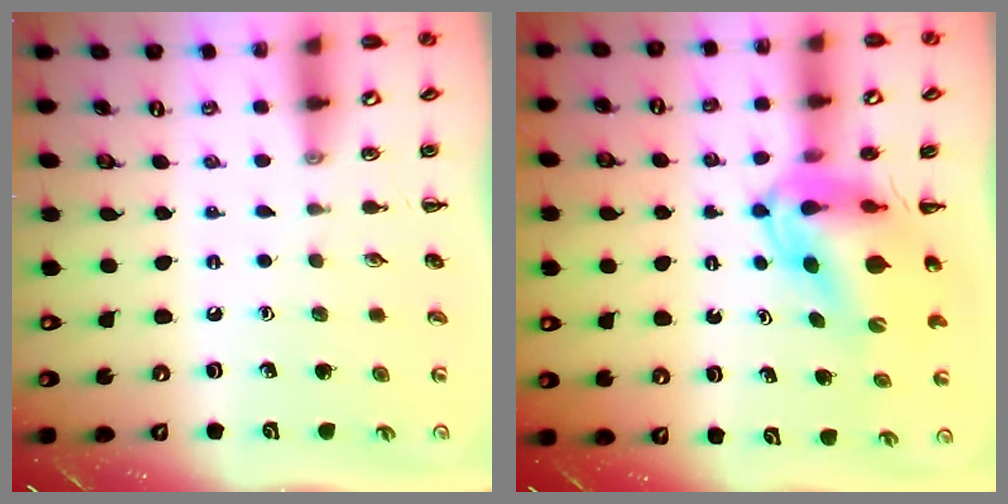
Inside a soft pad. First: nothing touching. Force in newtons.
{"total": 7.7, "press": 7.2, "slide": 2.7}